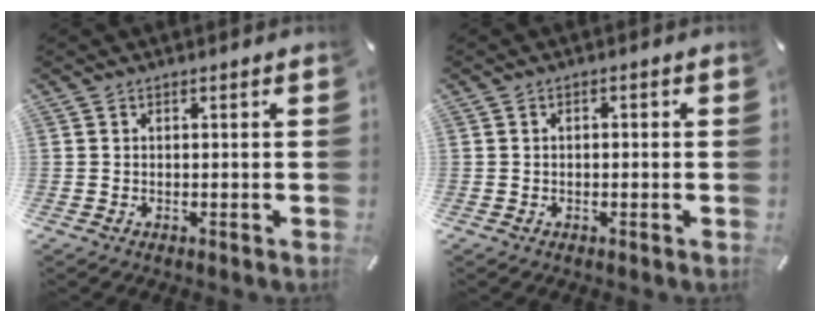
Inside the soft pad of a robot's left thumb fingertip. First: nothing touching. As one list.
[{"total": 1.0, "force": [-0.3, 0.6, 0.7], "torque": [-0.015, 0.002, -0.007]}]